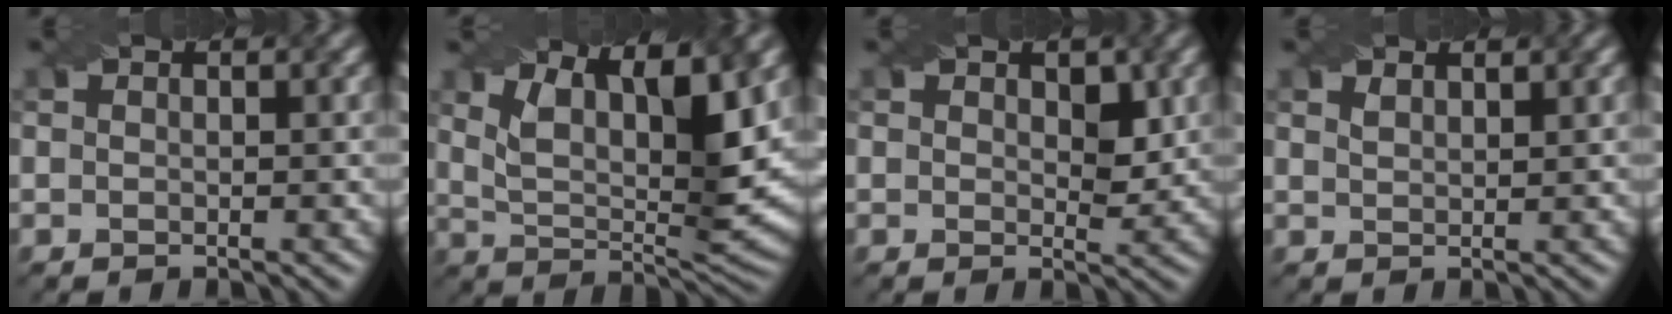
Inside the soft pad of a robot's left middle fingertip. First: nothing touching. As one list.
[{"total": 8.9, "force": [4.4, 3.0, 7.2], "torque": [-0.136, -0.005, 0.080]}, {"total": 2.4, "force": [0.8, 1.5, 1.7], "torque": [-0.025, -0.009, 0.017]}, {"total": 1.1, "force": [0.9, 0.3, 0.4], "torque": [-0.011, -0.002, 0.021]}]